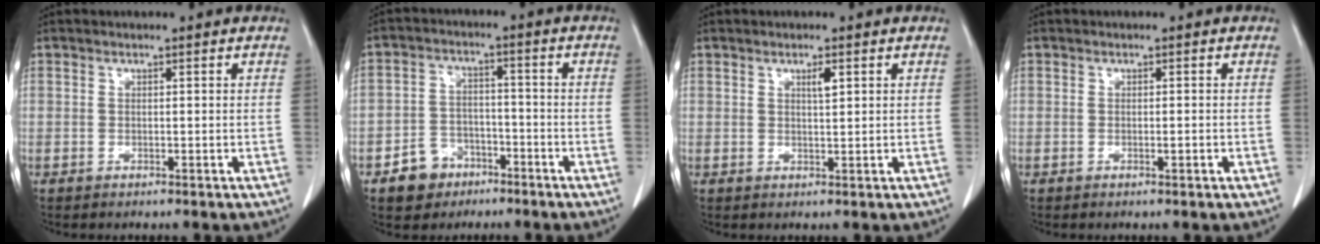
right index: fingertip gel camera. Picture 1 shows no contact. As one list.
[{"total": 6.3, "force": [-3.8, 4.9, 1.4], "torque": [-0.029, 0.015, -0.058]}, {"total": 1.6, "force": [0.8, 0.2, 1.4], "torque": [-0.026, -0.003, 0.012]}, {"total": 0.7, "force": [-0.2, 0.0, 0.6], "torque": [-0.014, 0.000, 0.000]}]